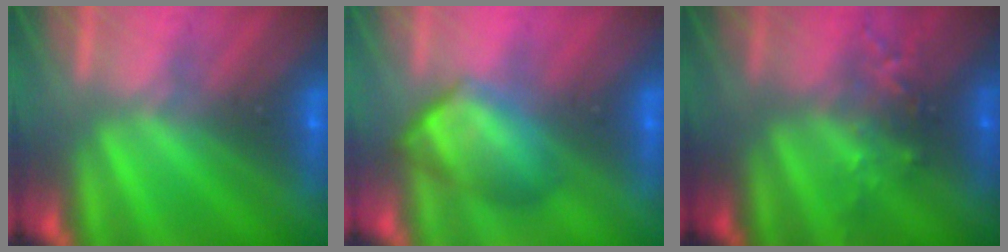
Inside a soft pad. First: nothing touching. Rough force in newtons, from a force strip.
{"total": 4.6}
{"total": 2.6}